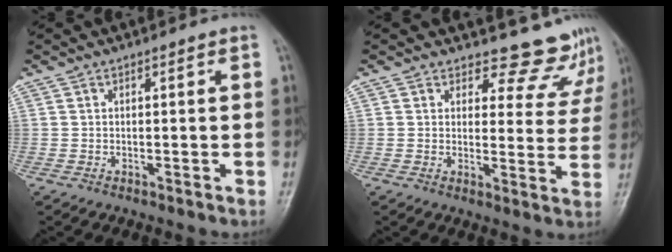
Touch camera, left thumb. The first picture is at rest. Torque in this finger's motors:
{"motor_torque": [-0.15, 0.07, -0.40, -0.35, -0.01]}